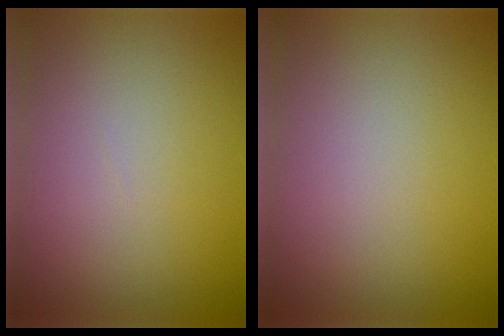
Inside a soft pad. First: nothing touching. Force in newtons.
{"total": 0.0}